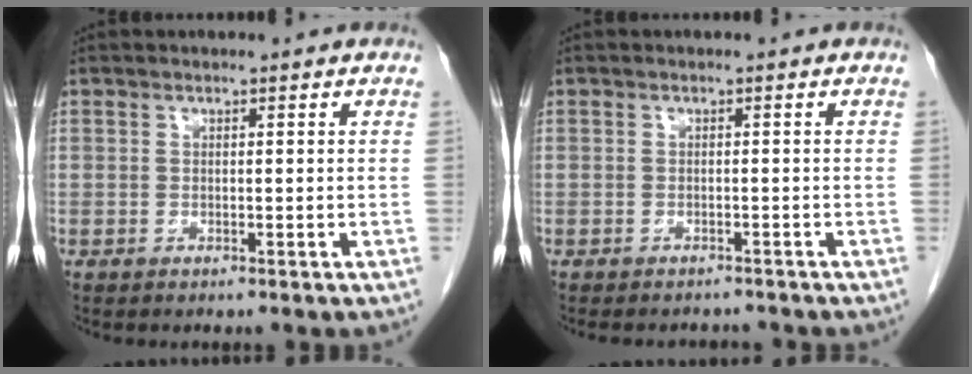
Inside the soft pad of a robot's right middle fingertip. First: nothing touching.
{"total": 5.0, "force": [-4.7, 1.4, 1.1], "torque": [-0.012, -0.005, -0.058]}